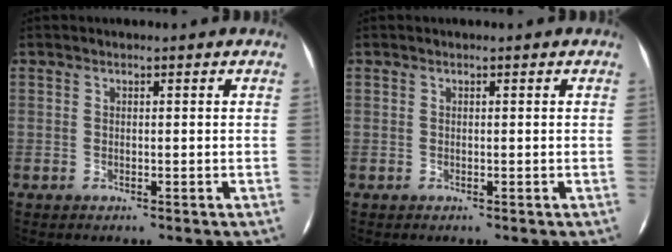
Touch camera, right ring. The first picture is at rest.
{"total": 0.0}